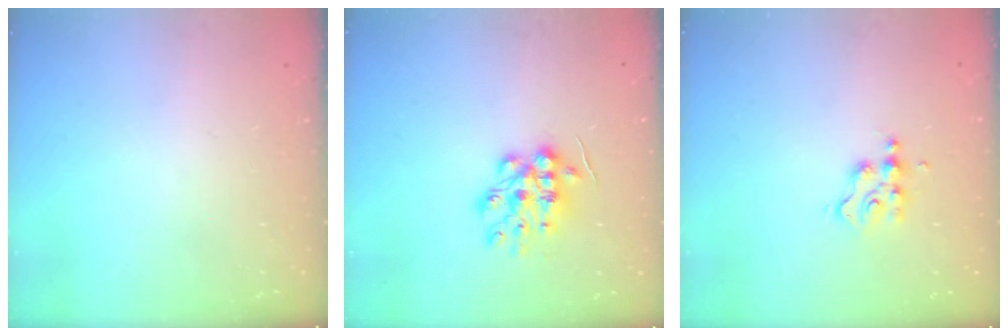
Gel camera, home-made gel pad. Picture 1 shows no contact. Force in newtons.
{"total": 12.1, "press": 12.1, "slide": 0.3}
{"total": 3.4, "press": 3.4, "slide": 0.3}